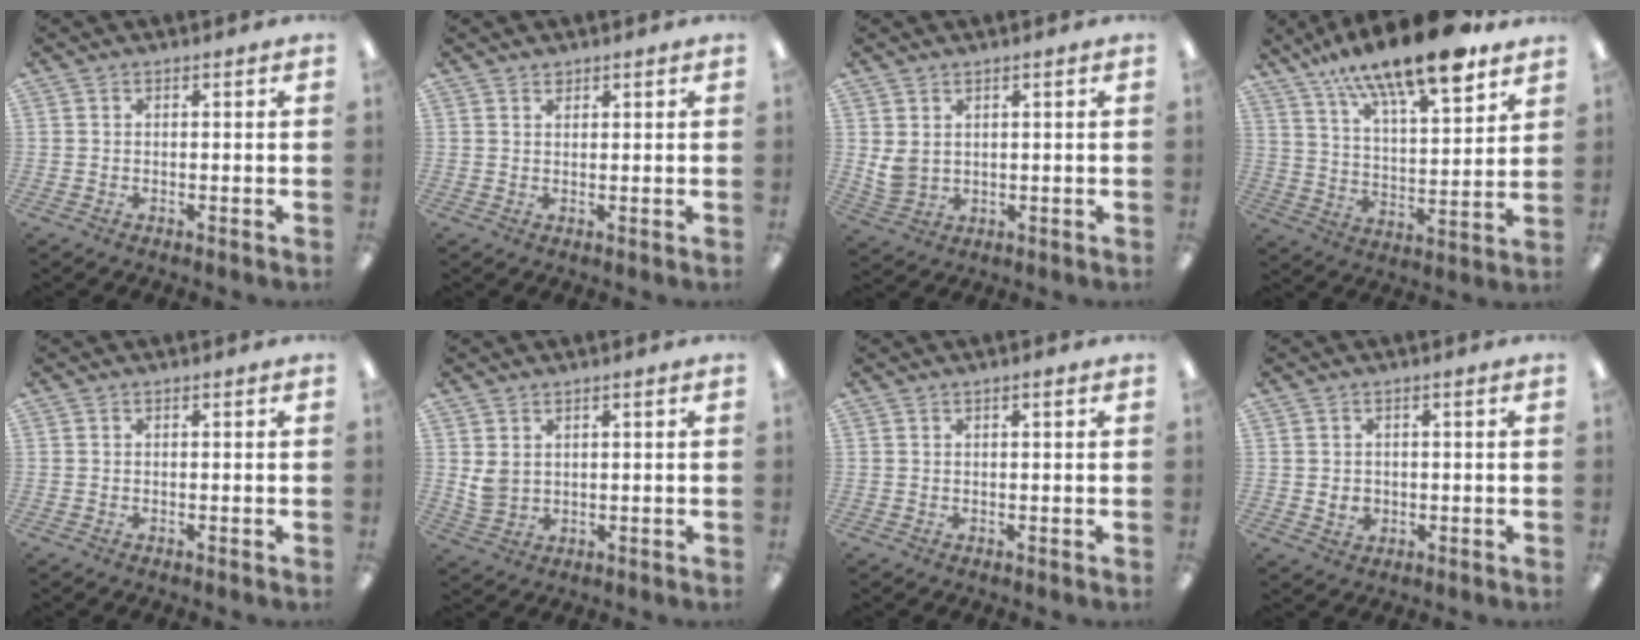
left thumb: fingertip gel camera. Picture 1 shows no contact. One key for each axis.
{"total": 1.2, "fx": 1.1, "fy": 0.5, "fz": 0.1, "tx": 0.004, "ty": -0.004, "tz": 0.019}
{"total": 4.2, "fx": 1.7, "fy": 2.9, "fz": 2.4, "tx": -0.046, "ty": -0.006, "tz": 0.033}
{"total": 18.4, "fx": 14.3, "fy": 4.6, "fz": 10.6, "tx": -0.180, "ty": -0.095, "tz": 0.241}
{"total": 0.0}
{"total": 4.0, "fx": 1.8, "fy": 2.7, "fz": 2.2, "tx": -0.045, "ty": 0.001, "tz": 0.038}
{"total": 0.9, "fx": 0.4, "fy": 0.1, "fz": 0.8, "tx": -0.016, "ty": 0.001, "tz": 0.007}
{"total": 2.5, "fx": 0.2, "fy": 2.2, "fz": 1.3, "tx": -0.018, "ty": 0.001, "tz": 0.002}